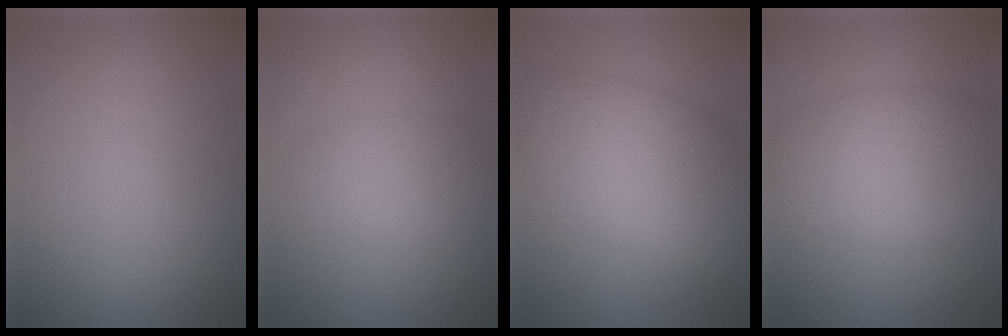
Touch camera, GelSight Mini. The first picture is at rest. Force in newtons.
{"total": 2.8, "press": 2.8, "slide": 0.2}
{"total": 9.1, "press": 9.1, "slide": 0.0}
{"total": 6.7, "press": 6.7, "slide": 0.6}